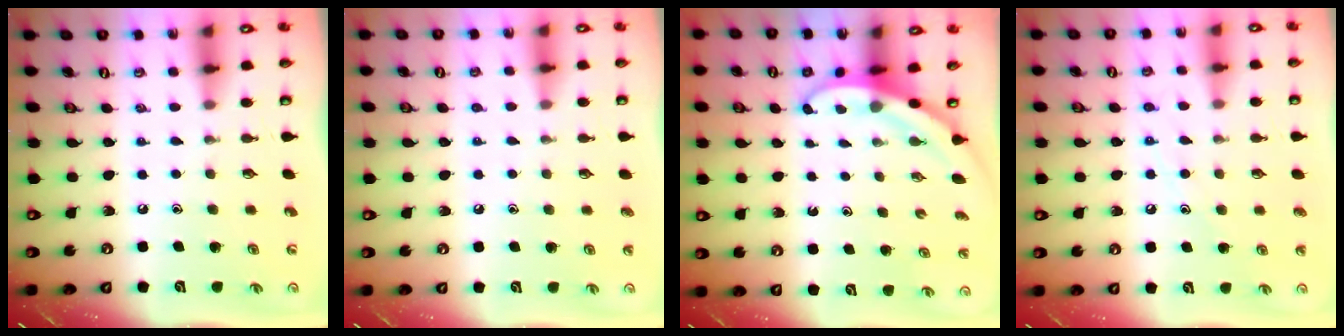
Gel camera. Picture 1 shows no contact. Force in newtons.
{"total": 2.1, "press": 2.1, "slide": 0.2}
{"total": 3.3, "press": 3.3, "slide": 0.2}
{"total": 7.6, "press": 7.6, "slide": 0.4}